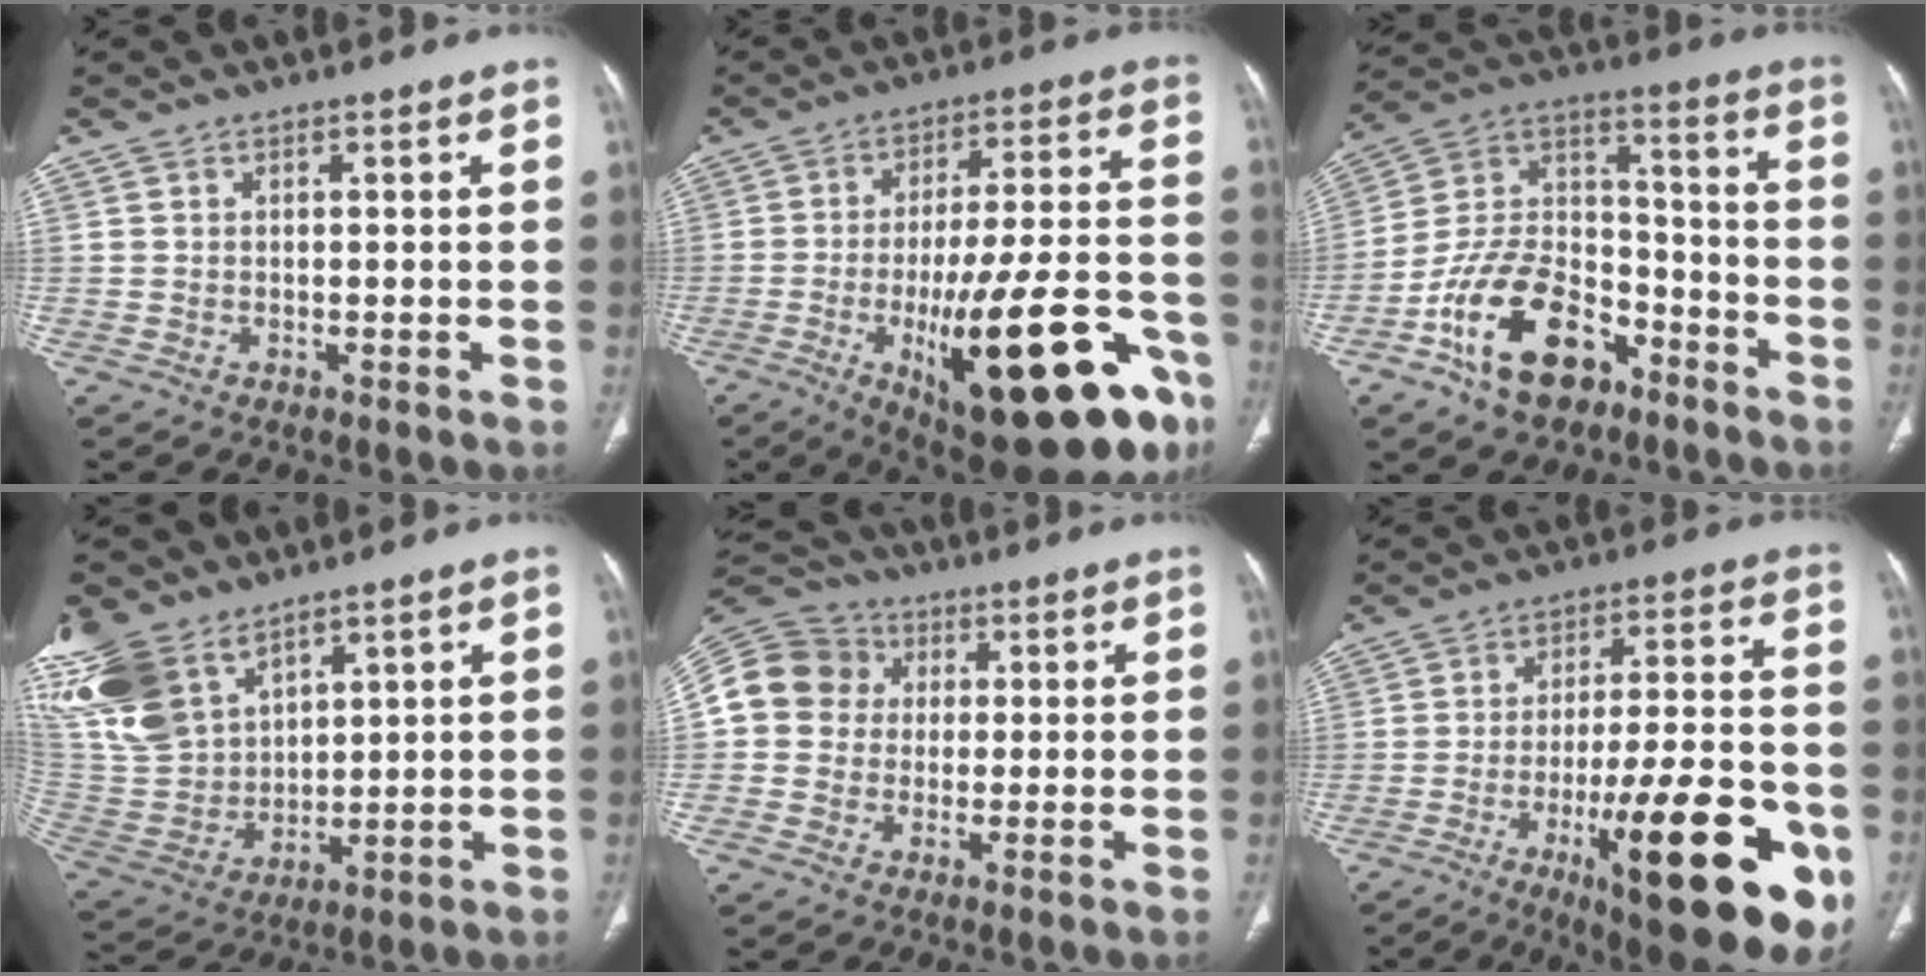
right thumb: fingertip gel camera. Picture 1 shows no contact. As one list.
[{"total": 28.9, "force": [-11.9, 9.4, 24.6], "torque": [-0.314, 0.046, -0.160]}, {"total": 18.2, "force": [-10.3, 10.6, 10.7], "torque": [-0.163, 0.084, -0.183]}, {"total": 21.0, "force": [13.3, 12.2, 10.7], "torque": [-0.250, -0.019, 0.277]}, {"total": 12.1, "force": [1.5, 11.1, 4.6], "torque": [-0.083, 0.031, 0.017]}, {"total": 25.5, "force": [-9.7, 7.1, 22.4], "torque": [-0.273, 0.029, -0.131]}]